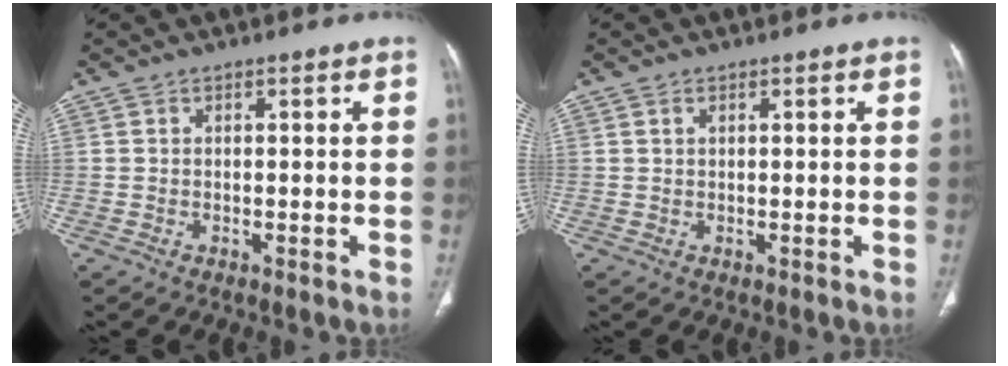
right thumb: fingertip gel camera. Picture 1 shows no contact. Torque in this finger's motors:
{"motor_torque": [-0.40, 0.38, -0.37, 0.14, 0.04]}